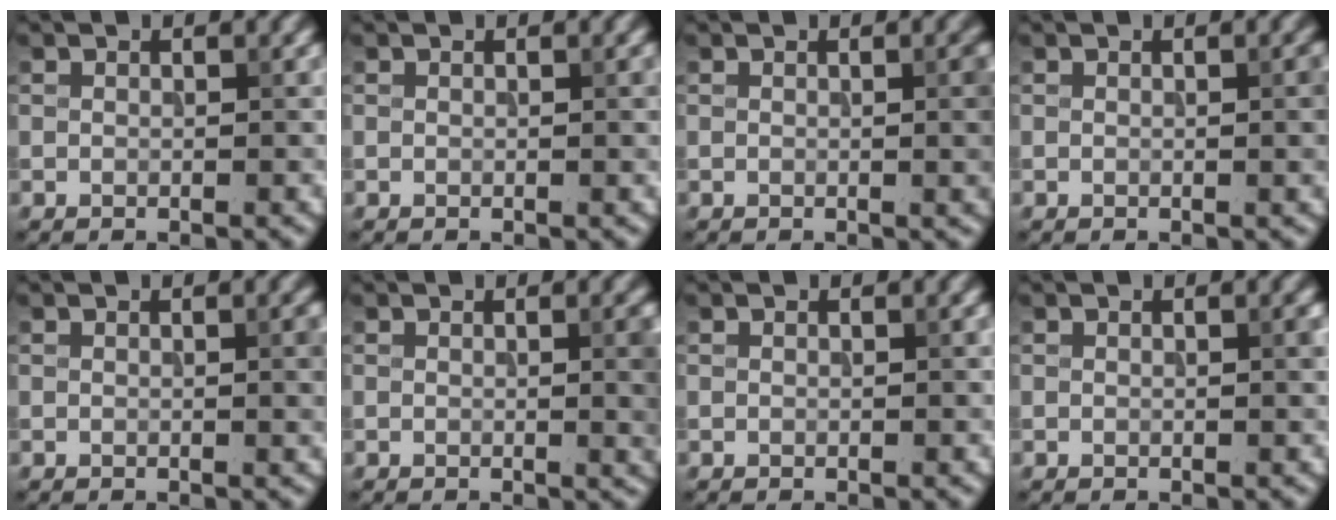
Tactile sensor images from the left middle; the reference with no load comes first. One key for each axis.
{"total": 0.7, "fx": 0.0, "fy": 0.1, "fz": 0.7, "tx": -0.007, "ty": 0.000, "tz": 0.000}
{"total": 2.7, "fx": 0.1, "fy": 0.7, "fz": 2.7, "tx": -0.027, "ty": 0.002, "tz": -0.002}
{"total": 1.9, "fx": 0.1, "fy": 0.4, "fz": 1.8, "tx": -0.020, "ty": 0.002, "tz": -0.001}
{"total": 1.5, "fx": 0.1, "fy": 0.3, "fz": 1.4, "tx": -0.016, "ty": 0.000, "tz": -0.001}
{"total": 2.7, "fx": 0.1, "fy": 0.6, "fz": 2.6, "tx": -0.026, "ty": 0.000, "tz": -0.003}
{"total": 0.0}
{"total": 0.6, "fx": 0.1, "fy": 0.0, "fz": 0.6, "tx": -0.007, "ty": 0.001, "tz": 0.000}